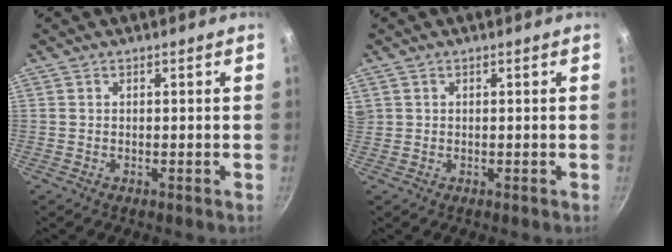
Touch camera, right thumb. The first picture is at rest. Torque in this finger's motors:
{"motor_torque": [-0.28, 0.35, 0.23, -0.21, 0.13]}